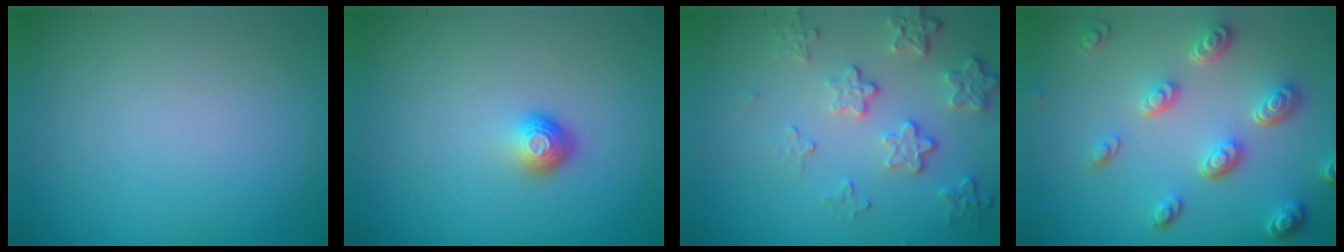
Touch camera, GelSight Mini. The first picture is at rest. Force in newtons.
{"total": 1.6, "press": 1.1, "slide": 1.2}
{"total": 4.2, "press": 3.1, "slide": 2.8}
{"total": 4.9, "press": 3.7, "slide": 3.2}